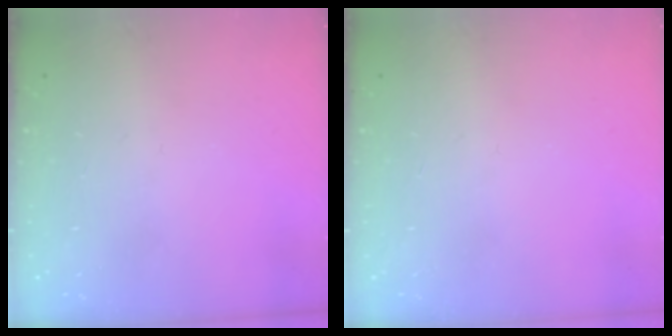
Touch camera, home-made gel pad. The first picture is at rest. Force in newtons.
{"total": 0.0}